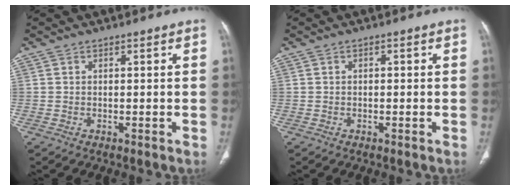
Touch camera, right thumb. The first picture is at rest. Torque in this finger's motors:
{"motor_torque": [-0.36, -0.52, -0.11, 0.51, 0.00]}